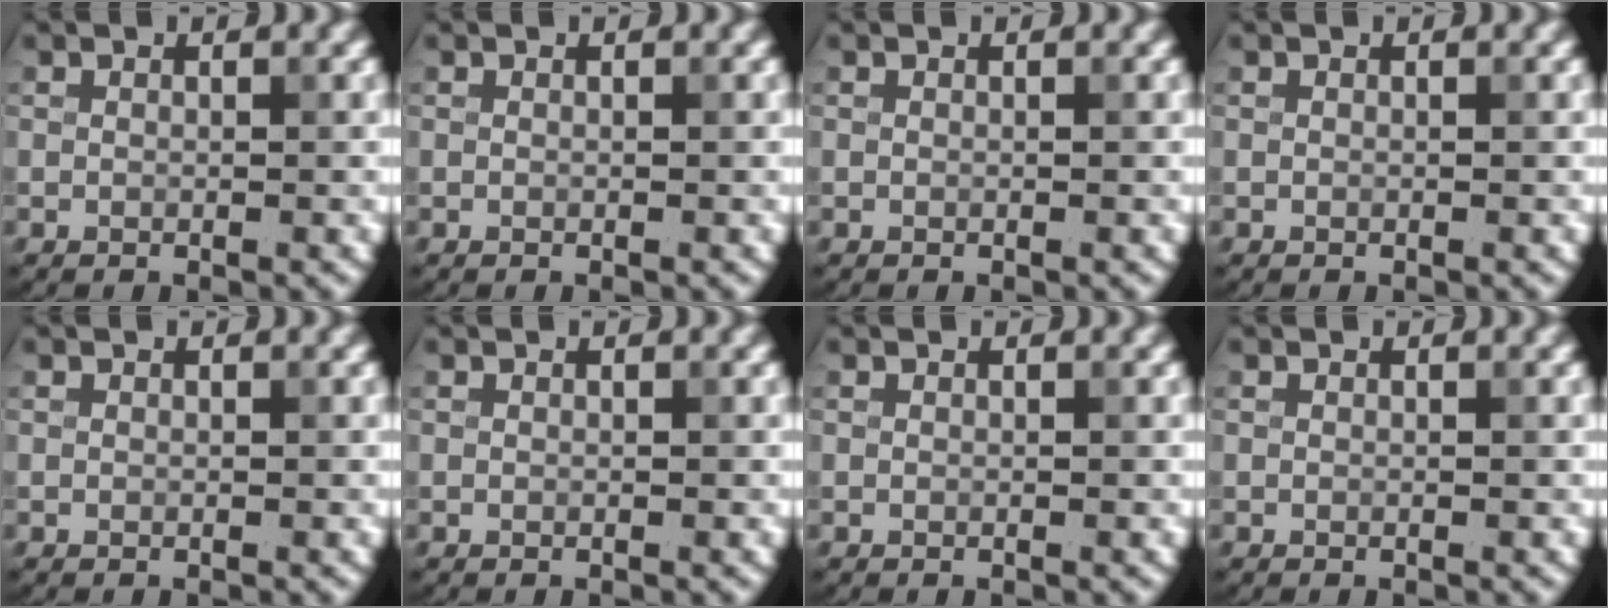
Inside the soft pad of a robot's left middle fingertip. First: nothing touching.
{"total": 0.0}
{"total": 0.0}
{"total": 0.0}
{"total": 0.0}
{"total": 0.0}
{"total": 0.0}
{"total": 0.0}